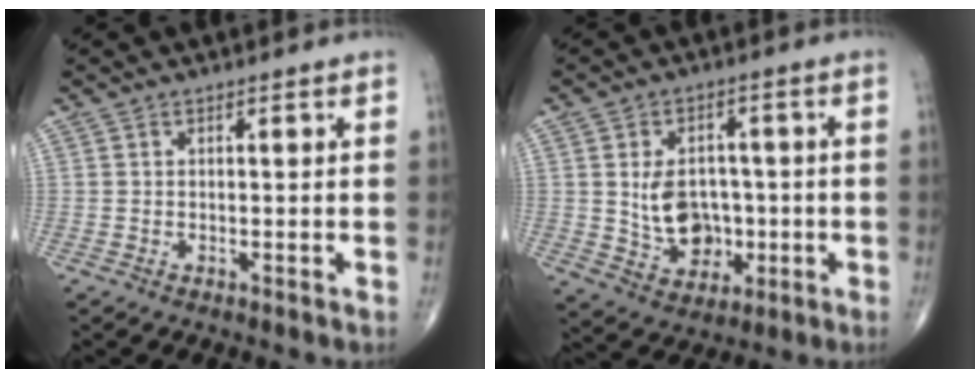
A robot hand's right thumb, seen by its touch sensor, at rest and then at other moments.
{"total": 10.1, "force": [-0.5, 7.6, 6.6], "torque": [-0.074, 0.004, 0.006]}